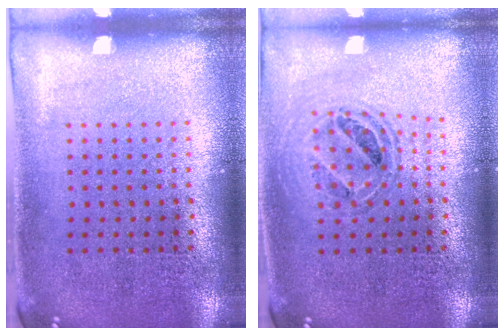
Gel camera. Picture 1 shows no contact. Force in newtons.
{"total": 0.8, "press": 0.8, "slide": 0.1}